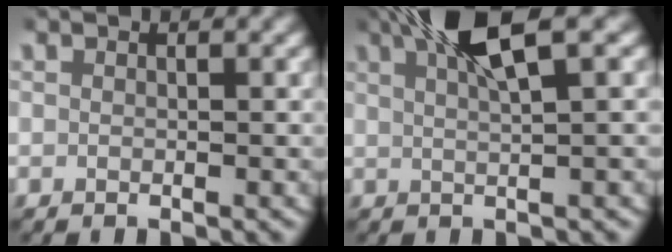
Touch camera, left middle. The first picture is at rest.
{"total": 5.8, "force": [3.2, 1.2, 4.7], "torque": [-0.087, 0.012, 0.048]}